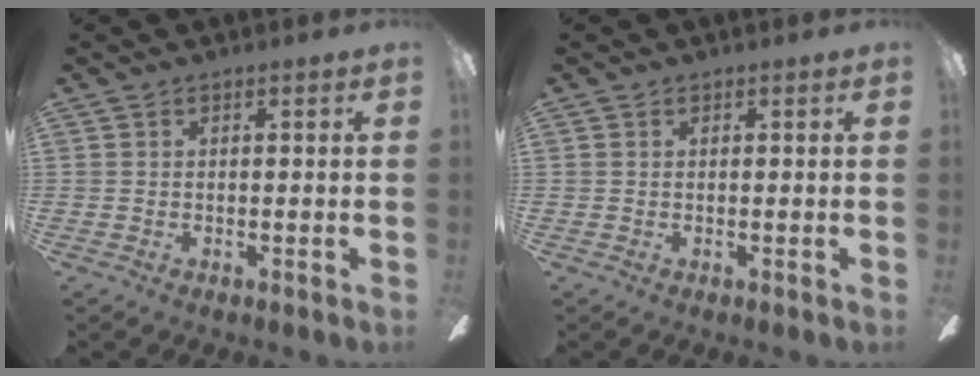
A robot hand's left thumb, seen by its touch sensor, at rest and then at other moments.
{"total": 0.0}